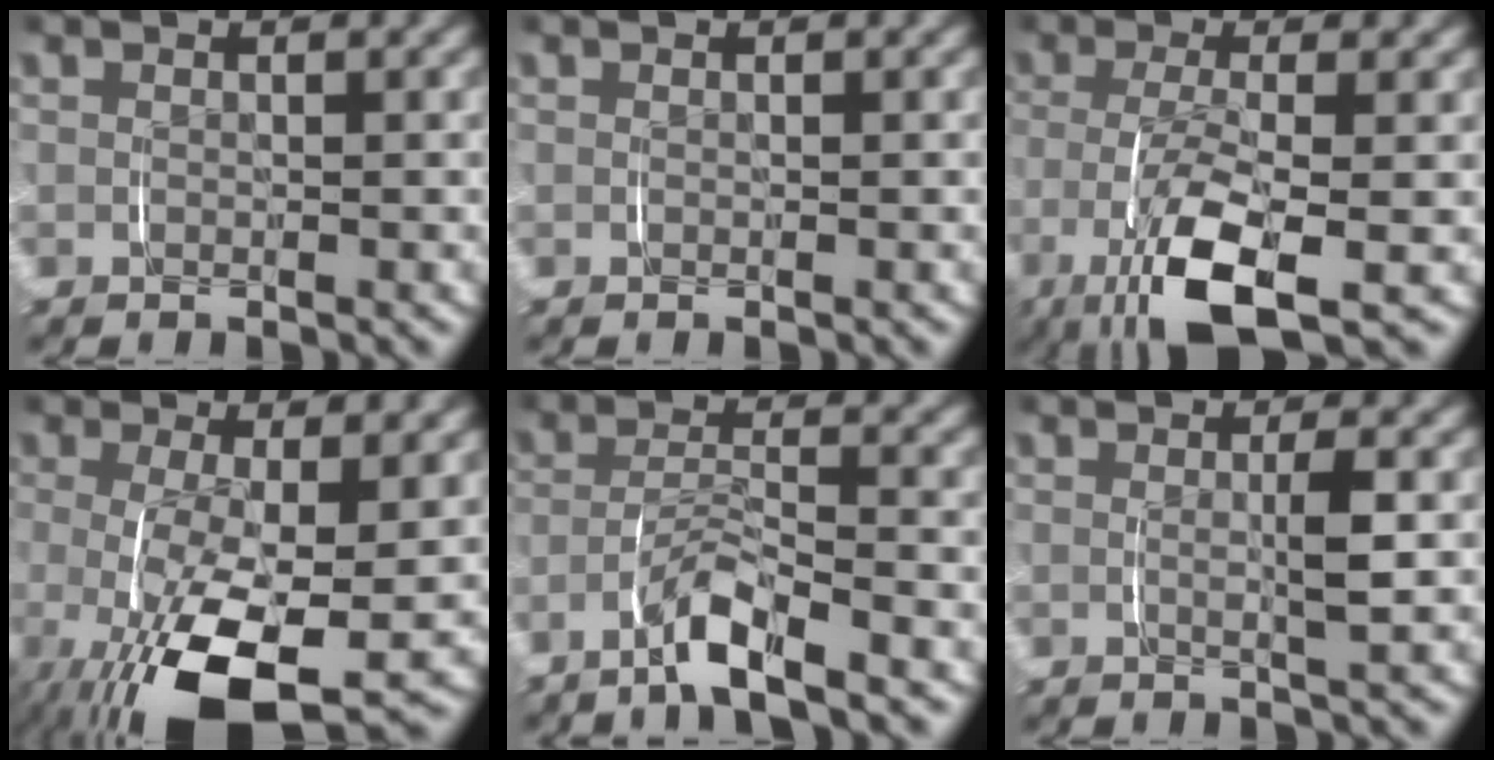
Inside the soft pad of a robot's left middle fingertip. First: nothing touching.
{"total": 0.0}
{"total": 6.6, "force": [-2.0, 2.1, 5.9], "torque": [-0.119, -0.011, -0.028]}
{"total": 8.3, "force": [-1.5, 2.9, 7.6], "torque": [-0.144, -0.027, -0.015]}
{"total": 3.7, "force": [-2.6, 0.5, 2.6], "torque": [-0.042, 0.010, -0.053]}
{"total": 2.0, "force": [0.3, -0.1, 2.0], "torque": [-0.031, -0.002, 0.005]}